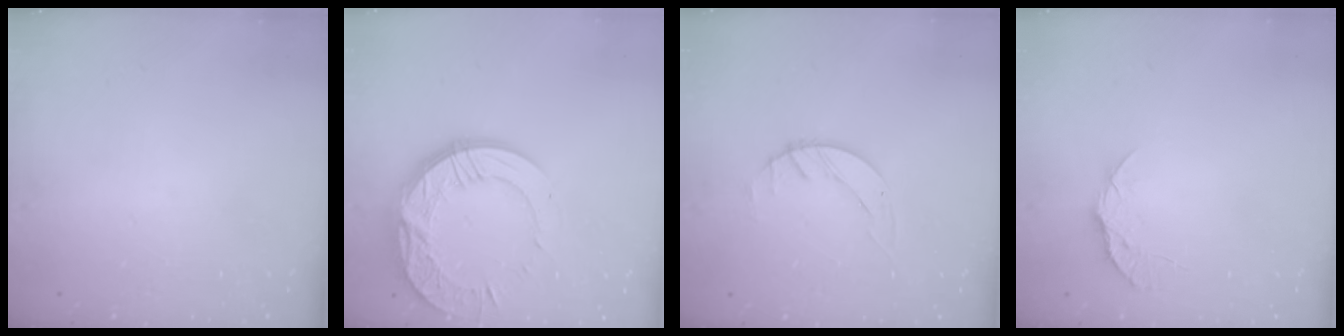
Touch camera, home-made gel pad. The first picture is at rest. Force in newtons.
{"total": 18.7, "press": 18.7, "slide": 1.4}
{"total": 1.4, "press": 1.4, "slide": 0.2}
{"total": 8.1, "press": 8.1, "slide": 0.7}